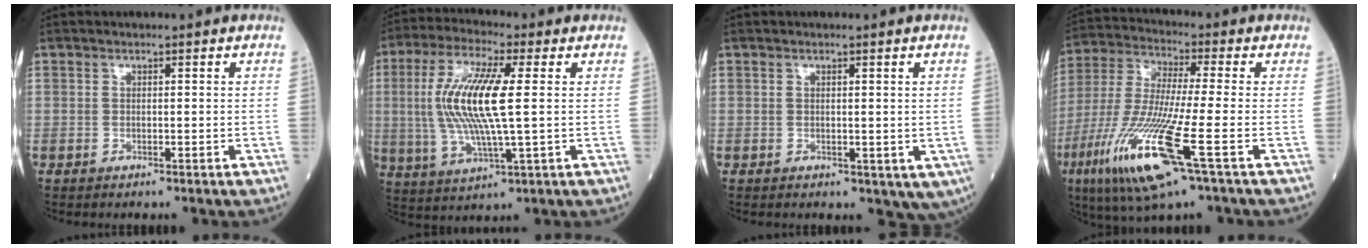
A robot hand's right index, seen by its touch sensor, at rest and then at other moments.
{"total": 13.3, "force": [1.3, 1.8, 13.1], "torque": [-0.280, 0.002, 0.023]}
{"total": 3.4, "force": [0.1, 2.3, 2.6], "torque": [-0.021, -0.008, 0.011]}
{"total": 16.5, "force": [-6.8, 0.6, 15.1], "torque": [-0.335, -0.038, -0.131]}